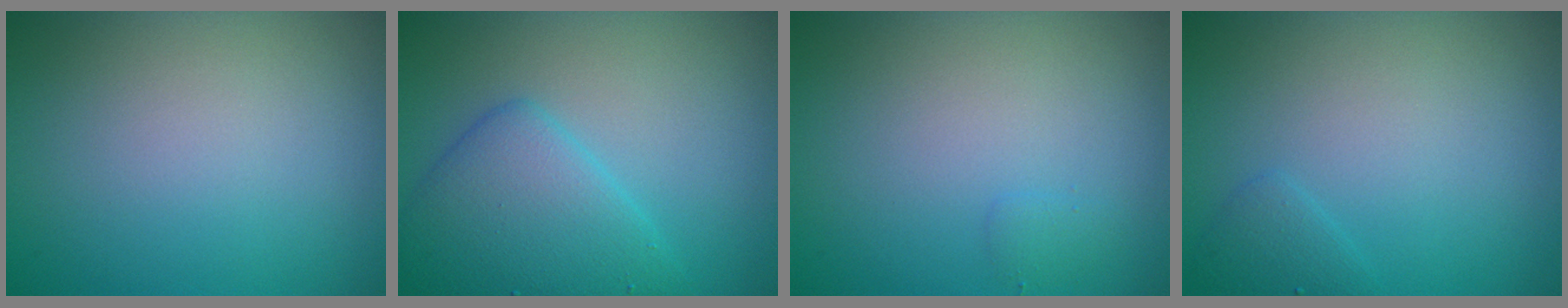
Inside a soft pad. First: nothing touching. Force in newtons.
{"total": 5.2, "press": 5.2, "slide": 0.2}
{"total": 0.7, "press": 0.7, "slide": 0.1}
{"total": 1.1, "press": 1.1, "slide": 0.1}